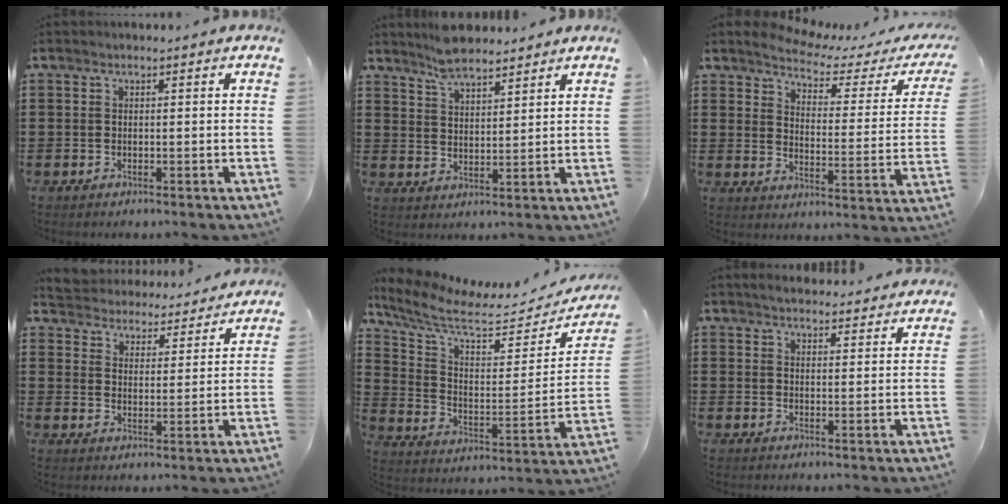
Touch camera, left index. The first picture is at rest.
{"total": 5.4, "force": [4.9, 1.4, 1.6], "torque": [-0.046, -0.008, 0.094]}
{"total": 3.0, "force": [2.8, 0.6, 1.0], "torque": [-0.043, -0.021, 0.038]}
{"total": 4.5, "force": [4.4, 0.0, -0.8], "torque": [-0.014, -0.039, 0.073]}
{"total": 7.8, "force": [6.6, 1.1, 4.0], "torque": [-0.107, -0.056, 0.111]}
{"total": 3.2, "force": [3.2, 0.2, 0.3], "torque": [-0.014, -0.011, 0.058]}